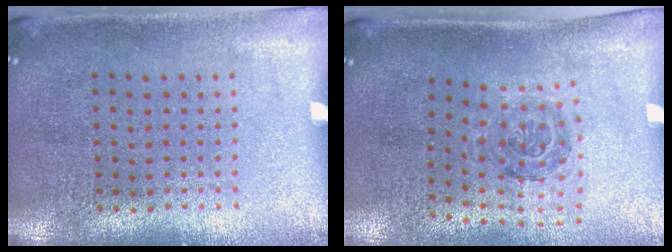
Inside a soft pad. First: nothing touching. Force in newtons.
{"total": 1.1, "press": 1.1, "slide": 0.4}